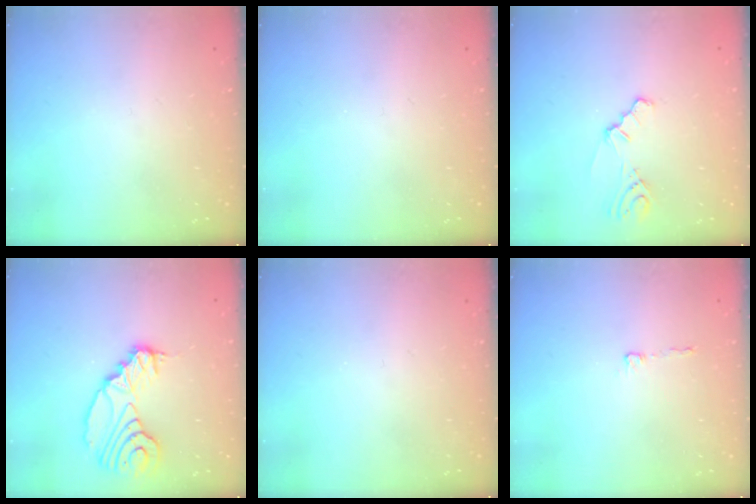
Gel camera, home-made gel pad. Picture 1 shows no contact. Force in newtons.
{"total": 0.0}
{"total": 1.7, "press": 1.6, "slide": 0.5}
{"total": 13.7, "press": 12.8, "slide": 4.9}
{"total": 0.0}
{"total": 2.1, "press": 2.1, "slide": 0.2}